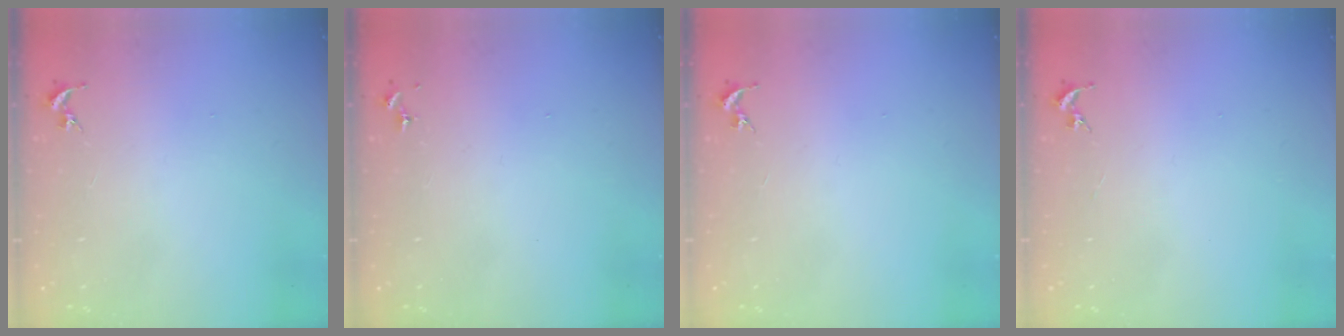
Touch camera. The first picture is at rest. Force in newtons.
{"total": 0.0}
{"total": 0.0}
{"total": 0.0}